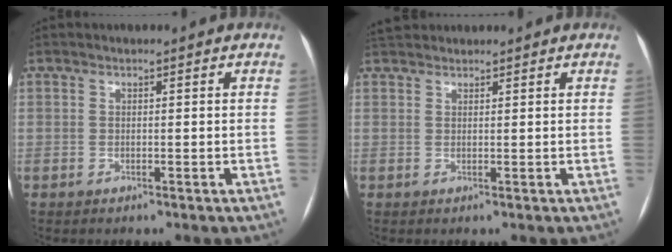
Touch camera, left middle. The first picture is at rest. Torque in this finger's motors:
{"motor_torque": [0.75, -0.91, 0.04, 0.02]}